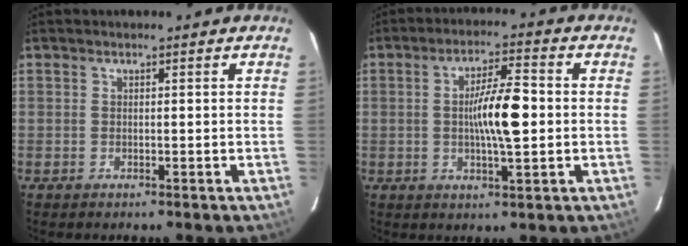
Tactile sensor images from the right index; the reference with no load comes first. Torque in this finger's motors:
{"motor_torque": [0.45, -0.08, 0.36, 0.13]}